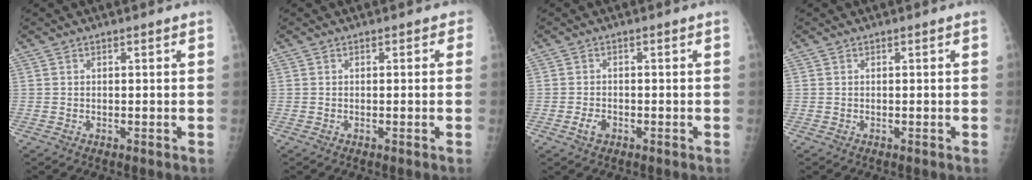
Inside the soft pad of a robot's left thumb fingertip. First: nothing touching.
{"total": 0.7, "force": [0.2, 0.6, 0.3], "torque": [0.014, 0.003, -0.007]}
{"total": 2.3, "force": [-1.1, 1.5, 1.4], "torque": [-0.024, 0.003, -0.019]}
{"total": 0.0}